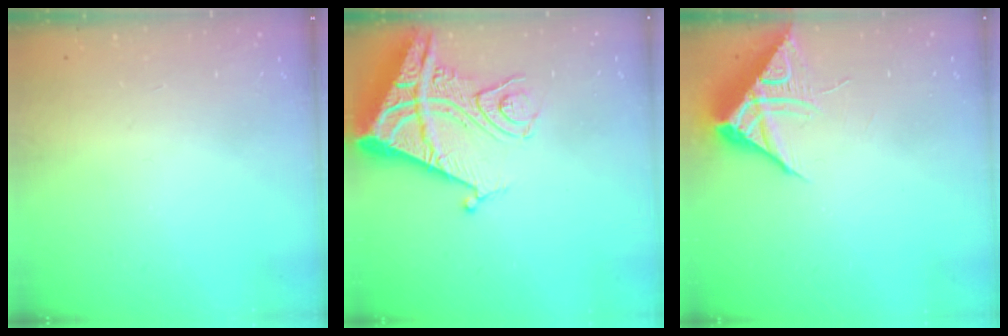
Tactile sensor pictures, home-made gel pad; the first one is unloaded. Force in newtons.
{"total": 14.0, "press": 13.9, "slide": 1.8}
{"total": 9.7, "press": 9.7, "slide": 0.5}